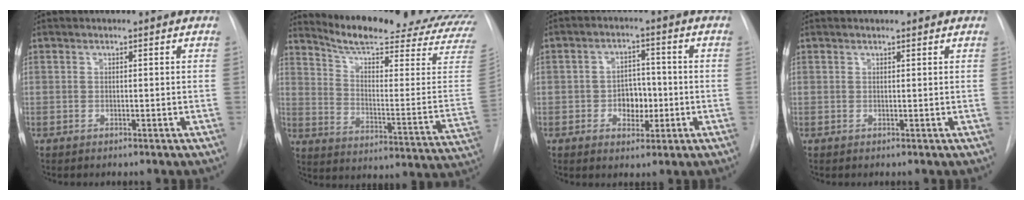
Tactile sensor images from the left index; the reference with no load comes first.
{"total": 27.5, "force": [25.2, 1.6, 11.0], "torque": [-0.168, -0.116, 0.317]}
{"total": 5.2, "force": [-1.1, 3.6, 3.6], "torque": [-0.052, 0.010, -0.013]}
{"total": 1.7, "force": [1.6, 0.2, 0.4], "torque": [-0.011, 0.013, 0.021]}